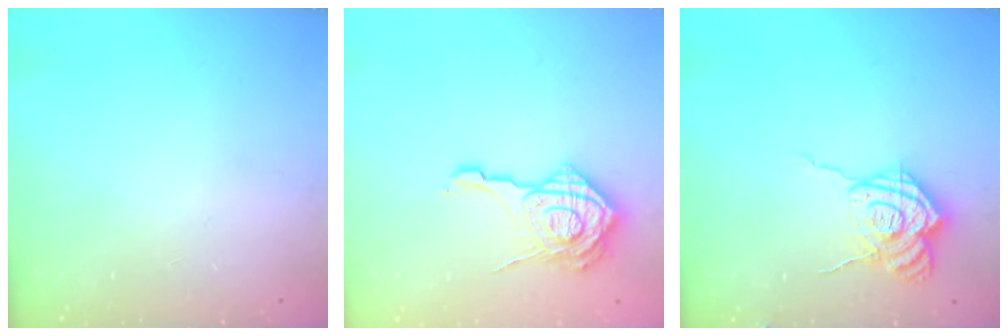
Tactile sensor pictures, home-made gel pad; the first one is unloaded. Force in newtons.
{"total": 17.6, "press": 17.6, "slide": 1.2}
{"total": 13.9, "press": 13.8, "slide": 1.5}